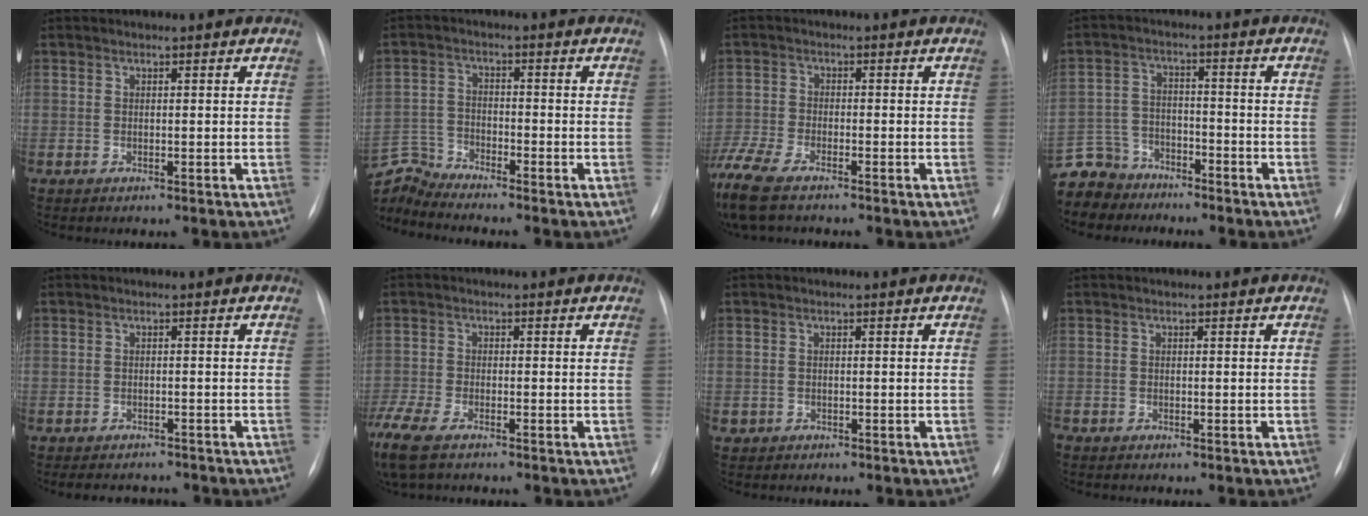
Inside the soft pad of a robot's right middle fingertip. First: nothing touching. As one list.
[{"total": 7.1, "force": [-7.0, -0.9, -0.6], "torque": [-0.005, 0.011, -0.138]}, {"total": 12.1, "force": [-9.1, 4.0, 6.9], "torque": [-0.172, -0.015, -0.159]}, {"total": 9.3, "force": [-8.0, 4.7, 0.4], "torque": [-0.024, 0.008, -0.148]}, {"total": 6.7, "force": [-6.1, 2.2, 1.8], "torque": [-0.020, 0.001, -0.073]}, {"total": 11.3, "force": [-8.0, 4.4, 6.7], "torque": [-0.174, -0.017, -0.137]}, {"total": 0.8, "force": [-0.5, 0.6, 0.0], "torque": [-0.008, 0.004, -0.006]}, {"total": 1.1, "force": [-1.0, 0.3, 0.5], "torque": [-0.008, -0.001, -0.013]}]